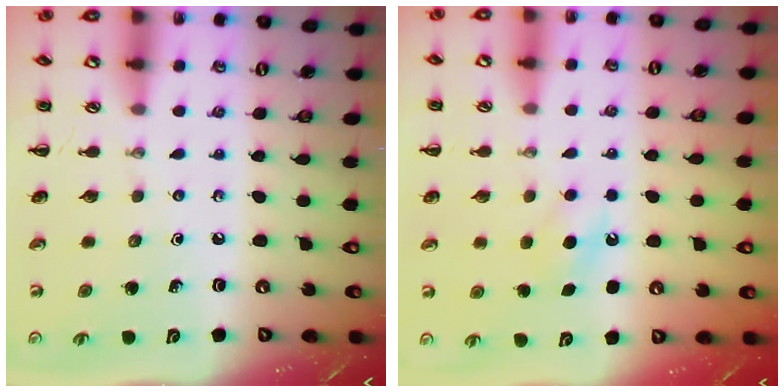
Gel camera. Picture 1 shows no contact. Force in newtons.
{"total": 6.6, "press": 6.5, "slide": 1.3}